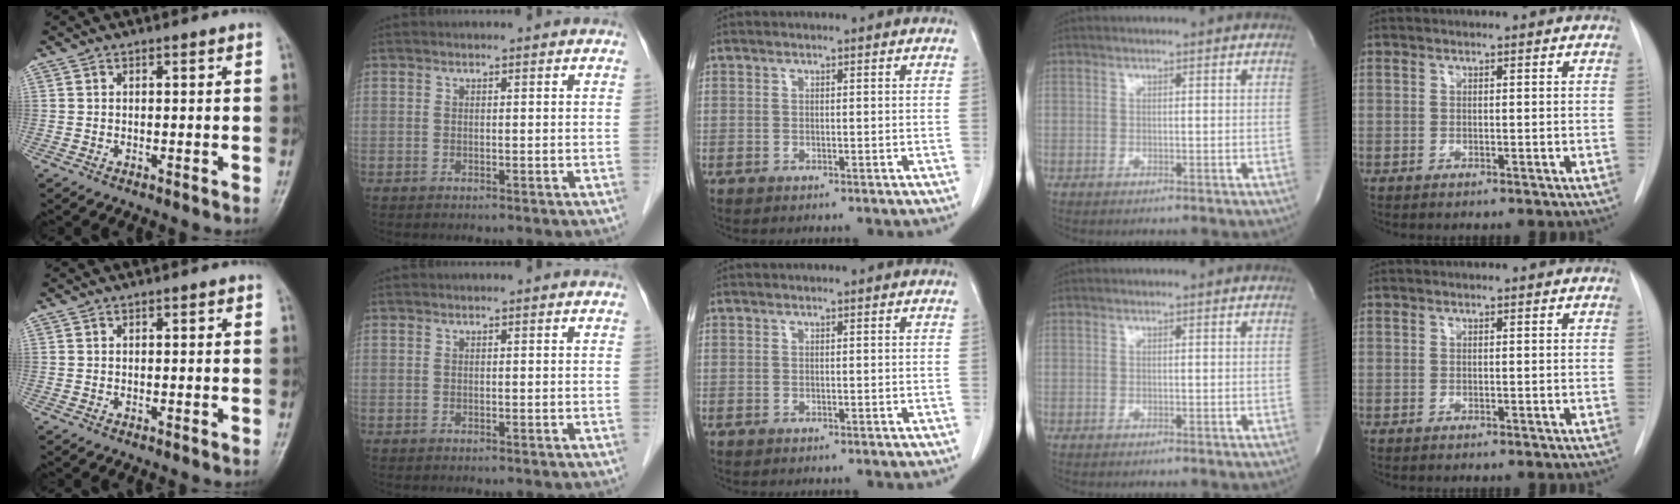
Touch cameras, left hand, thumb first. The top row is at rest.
{}